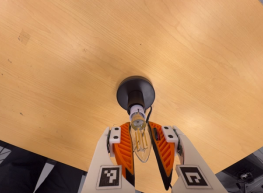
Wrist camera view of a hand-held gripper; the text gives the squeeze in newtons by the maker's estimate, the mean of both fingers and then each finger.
{"total": 12.8, "left": 12.9, "right": 12.6}